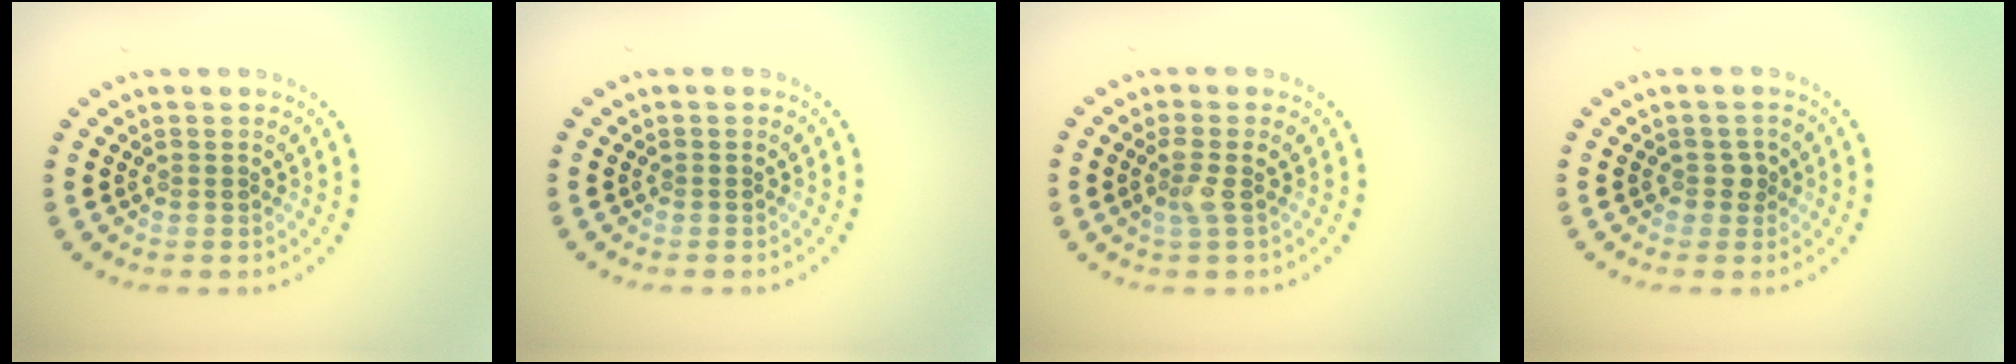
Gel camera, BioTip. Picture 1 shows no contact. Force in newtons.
{"total": 0.0}
{"total": 1.8, "press": 1.5, "slide": 0.9}
{"total": 1.0, "press": 0.9, "slide": 0.4}